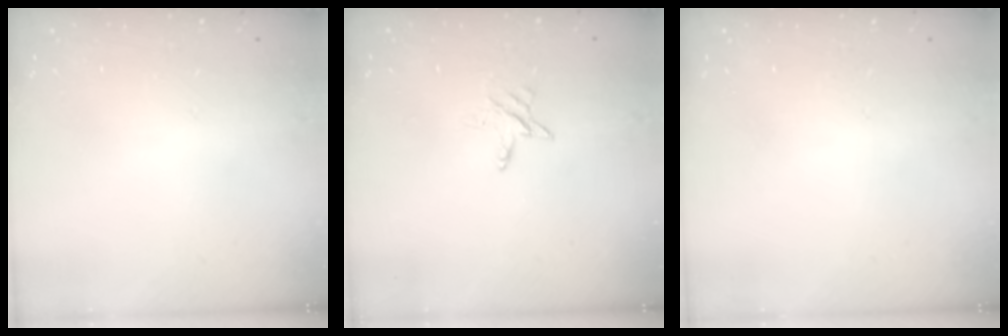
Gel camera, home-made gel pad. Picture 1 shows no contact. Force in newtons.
{"total": 2.7, "press": 2.7, "slide": 0.2}
{"total": 0.0}